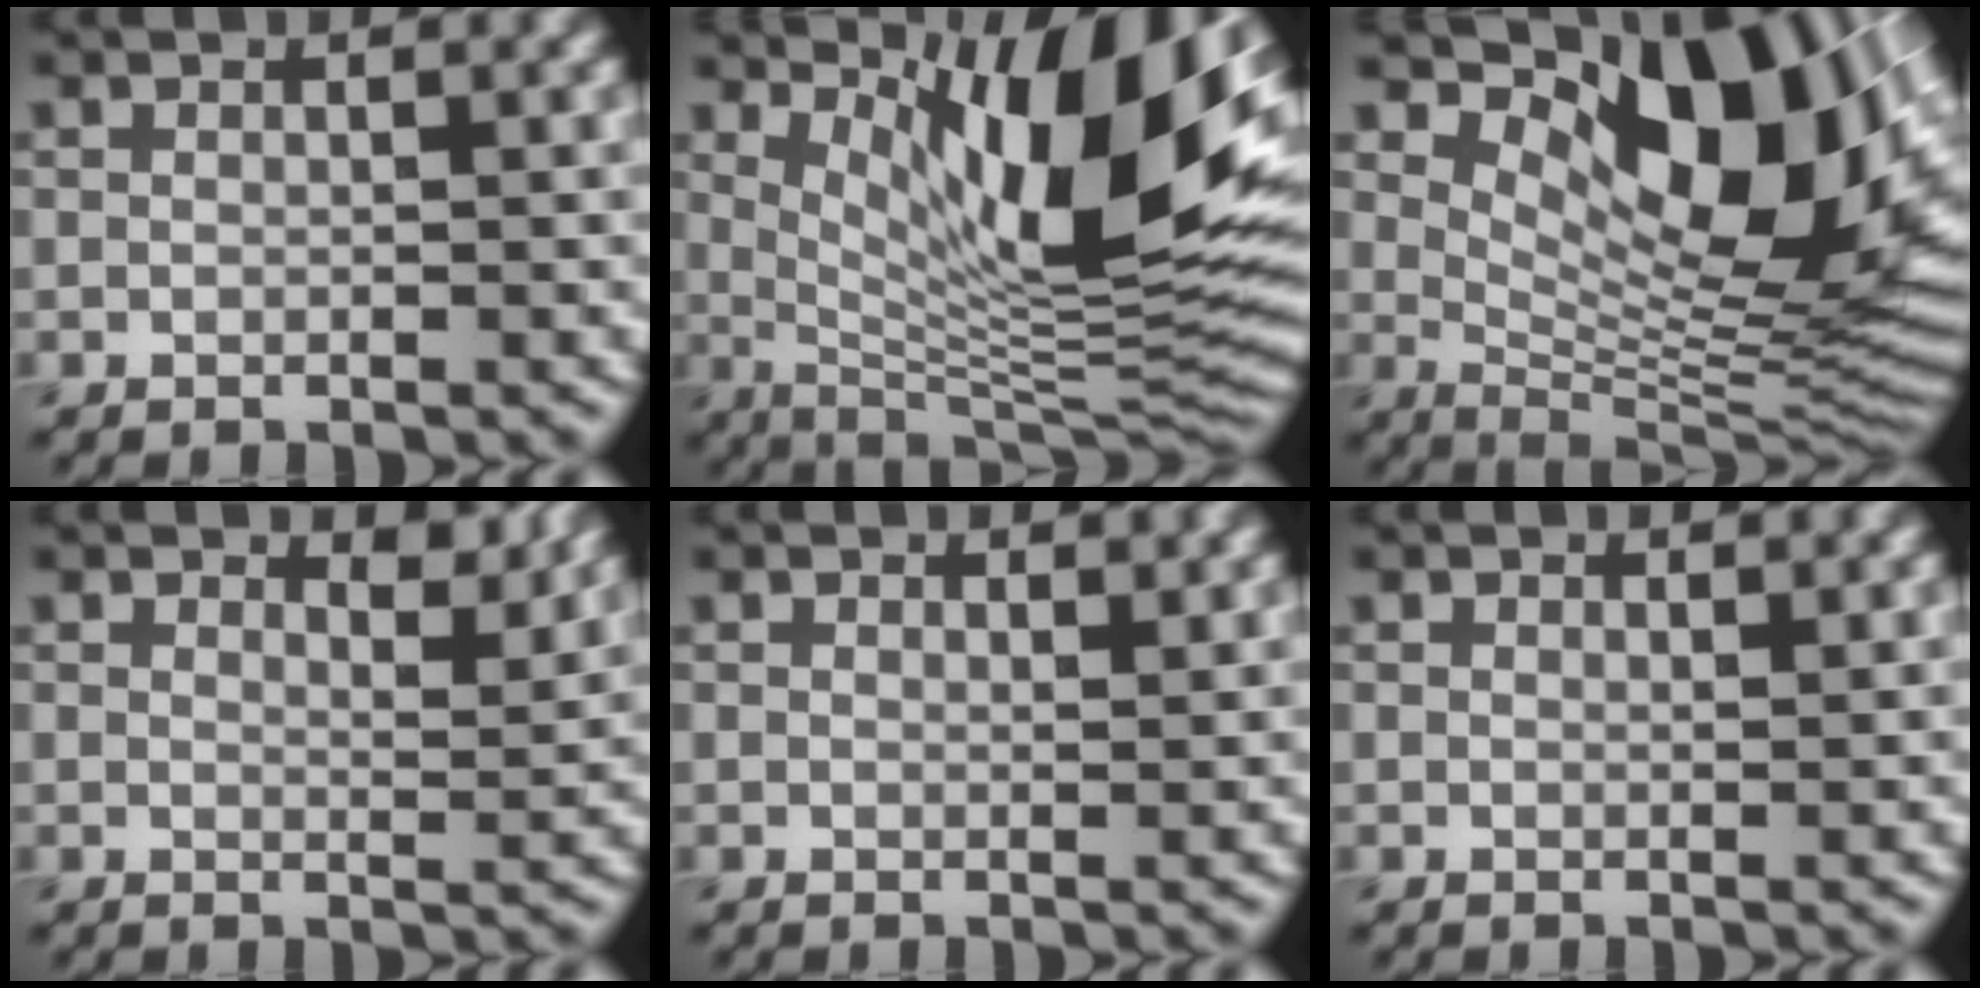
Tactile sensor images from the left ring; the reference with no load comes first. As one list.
[{"total": 13.7, "force": [5.2, 3.6, 12.1], "torque": [-0.172, -0.005, 0.093]}, {"total": 14.5, "force": [5.3, 6.6, 11.8], "torque": [-0.160, 0.001, 0.095]}, {"total": 2.2, "force": [1.8, 0.6, 1.0], "torque": [-0.015, -0.007, 0.023]}, {"total": 0.9, "force": [0.8, 0.2, 0.3], "torque": [-0.005, 0.000, 0.013]}, {"total": 0.5, "force": [0.5, 0.1, 0.2], "torque": [-0.002, 0.000, 0.010]}]